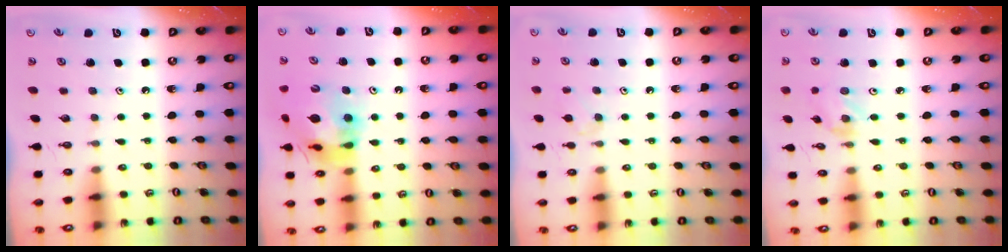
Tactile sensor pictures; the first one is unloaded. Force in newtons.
{"total": 15.8, "press": 15.7, "slide": 1.8}
{"total": 3.2, "press": 3.2, "slide": 0.5}
{"total": 1.6, "press": 1.5, "slide": 0.3}